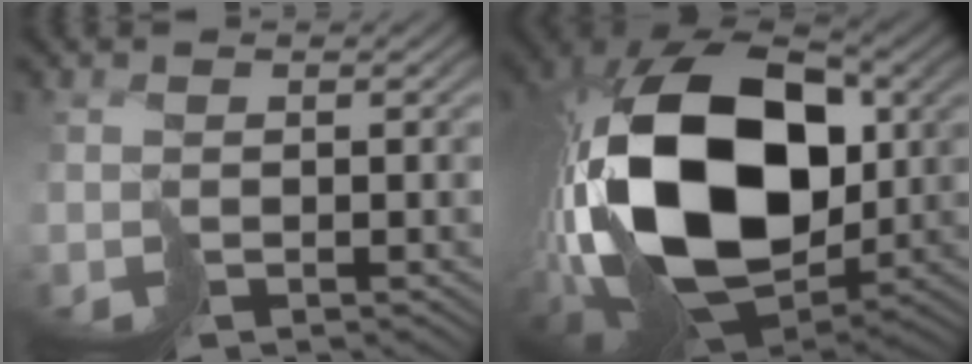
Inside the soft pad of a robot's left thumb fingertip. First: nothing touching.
{"total": 21.3, "force": [0.9, 12.9, 16.9], "torque": [-0.366, -0.016, 0.033]}